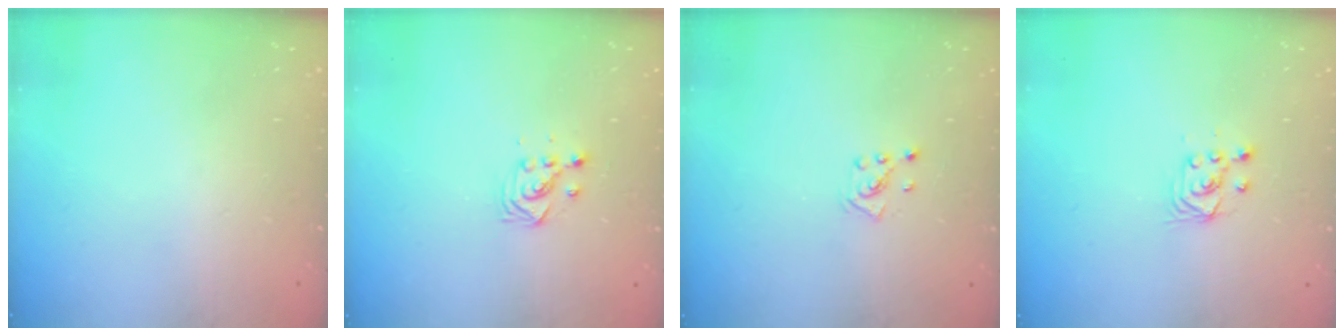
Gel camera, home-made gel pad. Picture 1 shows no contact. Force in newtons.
{"total": 2.9, "press": 2.9, "slide": 0.3}
{"total": 2.2, "press": 2.2, "slide": 0.3}
{"total": 2.9, "press": 2.7, "slide": 1.0}